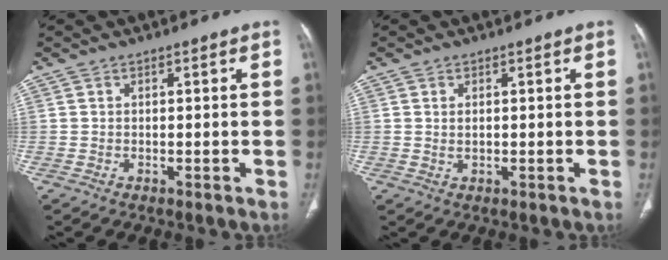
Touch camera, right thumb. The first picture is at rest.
{"total": 0.9, "force": [0.0, 0.6, 0.7], "torque": [-0.017, 0.003, 0.002]}